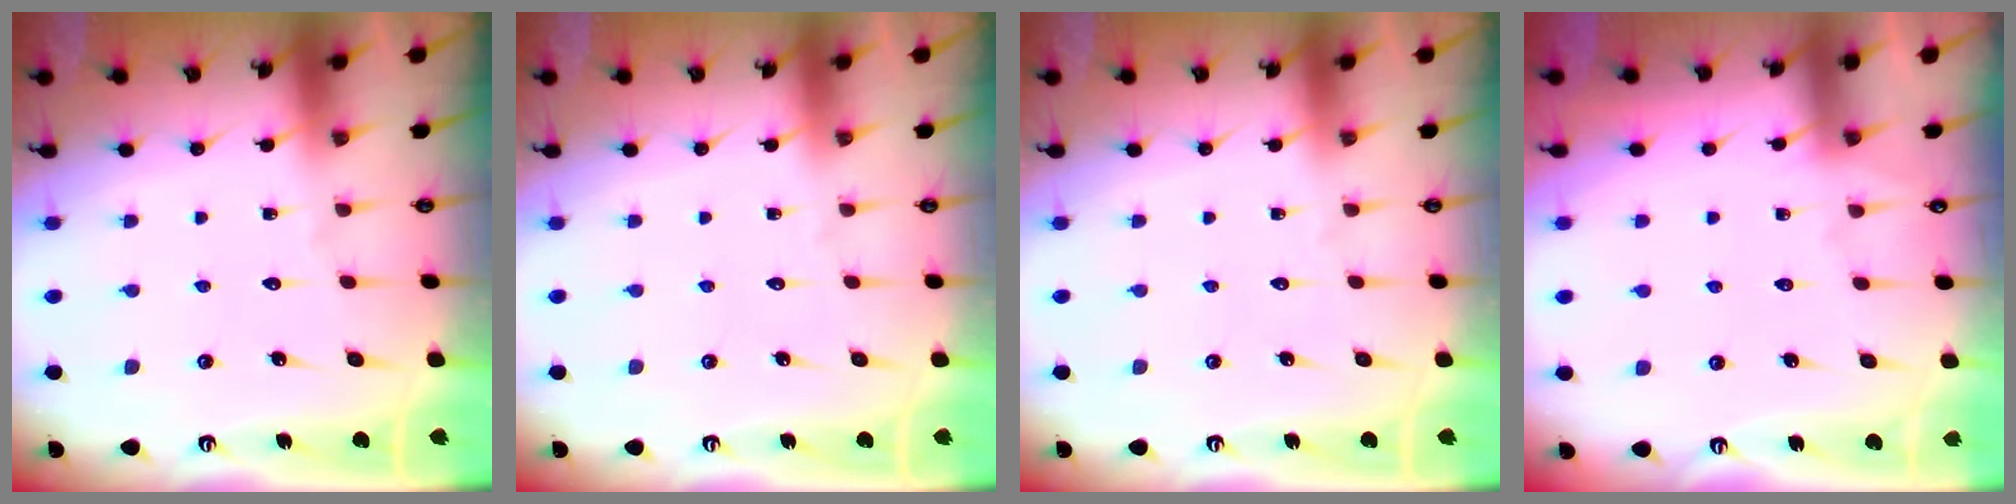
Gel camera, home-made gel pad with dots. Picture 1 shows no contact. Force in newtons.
{"total": 0.0}
{"total": 0.0}
{"total": 4.2, "press": 4.2, "slide": 0.6}